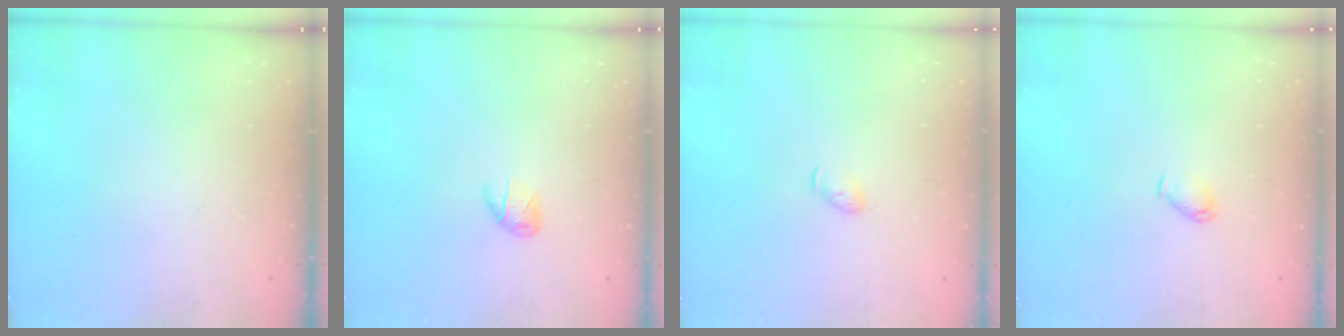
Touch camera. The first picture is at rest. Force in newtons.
{"total": 5.5, "press": 5.3, "slide": 1.4}
{"total": 3.6, "press": 3.5, "slide": 0.7}
{"total": 3.4, "press": 3.3, "slide": 0.6}